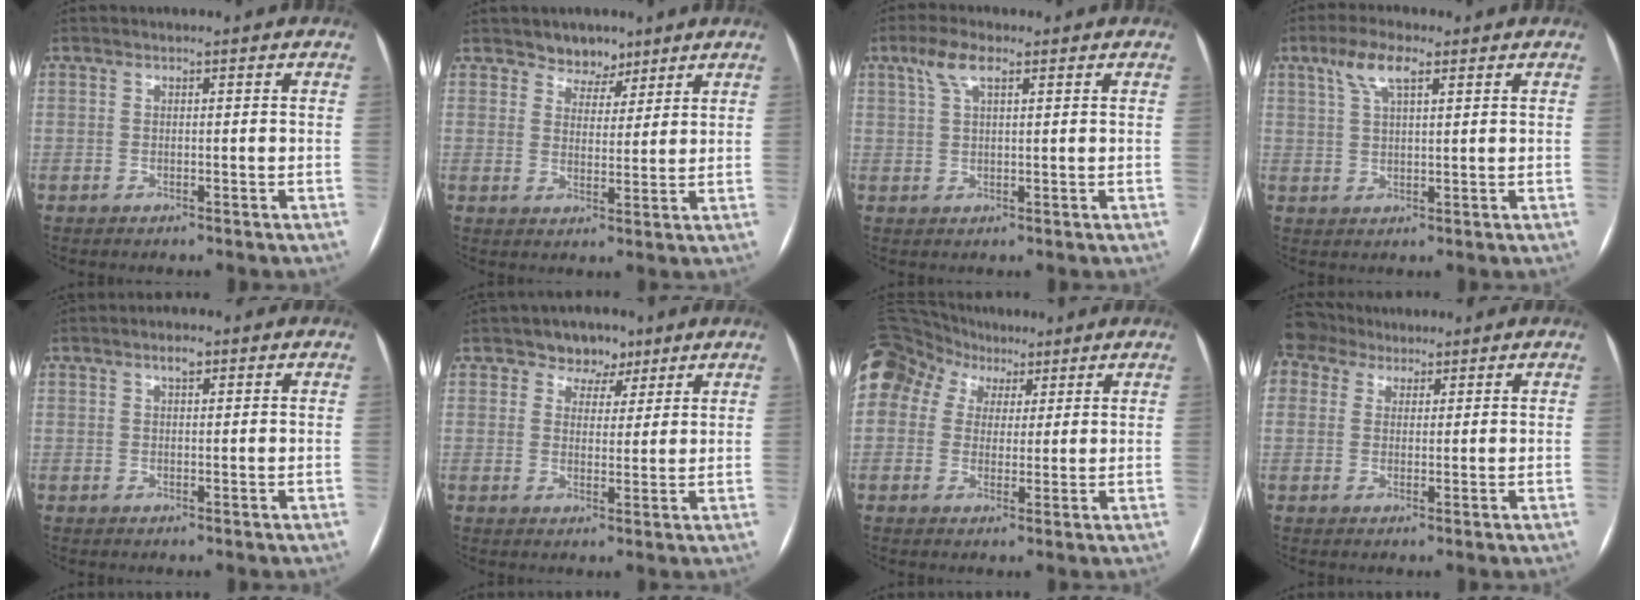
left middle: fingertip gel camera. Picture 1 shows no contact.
{"total": 4.5, "force": [3.5, 2.8, 0.5], "torque": [0.003, 0.000, 0.055]}
{"total": 4.1, "force": [2.3, 1.1, 3.2], "torque": [-0.075, 0.017, 0.049]}
{"total": 5.3, "force": [2.9, 1.3, 4.2], "torque": [-0.090, 0.015, 0.058]}
{"total": 1.6, "force": [1.0, 0.6, 1.1], "torque": [-0.020, 0.005, 0.015]}
{"total": 4.7, "force": [3.2, 3.3, 0.7], "torque": [0.001, 0.004, 0.048]}
{"total": 25.3, "force": [12.6, 19.3, 10.4], "torque": [-0.333, 0.119, 0.241]}
{"total": 6.0, "force": [4.6, 3.8, 0.8], "torque": [-0.025, 0.035, 0.092]}